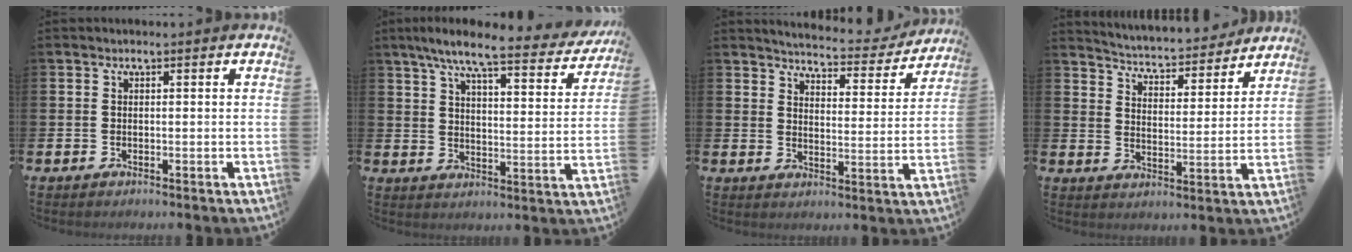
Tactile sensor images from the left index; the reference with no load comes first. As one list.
[{"total": 8.0, "force": [6.8, 0.8, 4.2], "torque": [-0.094, -0.041, 0.110]}, {"total": 4.8, "force": [4.8, 0.6, 0.6], "torque": [-0.020, -0.042, 0.076]}, {"total": 4.7, "force": [4.7, 0.7, 0.4], "torque": [-0.034, -0.043, 0.075]}]